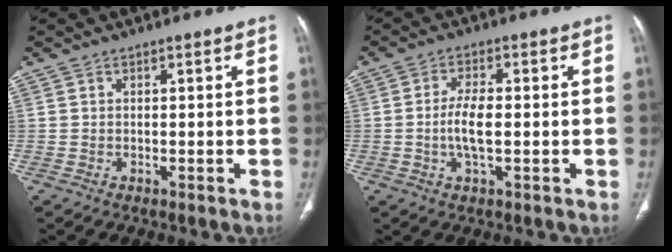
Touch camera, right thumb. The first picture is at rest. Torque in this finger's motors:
{"motor_torque": [-0.34, 0.36, -0.10, 0.09, 0.03]}